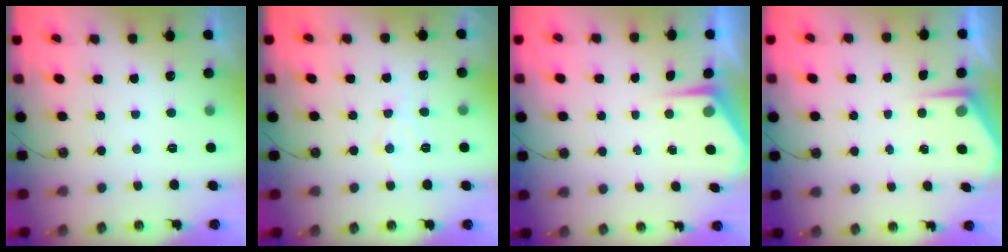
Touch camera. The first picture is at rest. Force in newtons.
{"total": 5.7, "press": 5.7, "slide": 0.9}
{"total": 4.4, "press": 4.3, "slide": 0.4}
{"total": 3.1, "press": 3.0, "slide": 0.4}